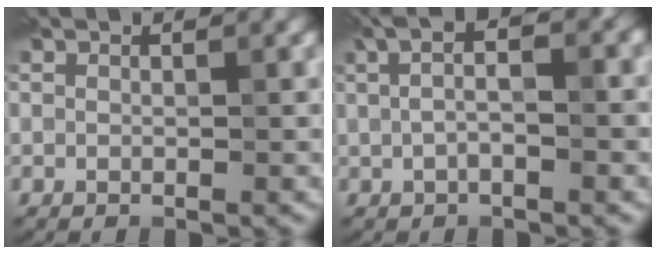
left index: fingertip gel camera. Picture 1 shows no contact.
{"total": 4.7, "force": [0.8, 1.9, 4.2], "torque": [-0.073, 0.011, -0.003]}